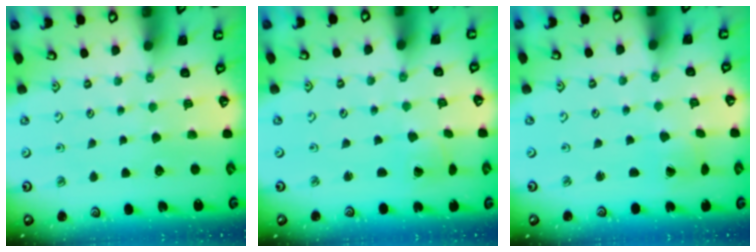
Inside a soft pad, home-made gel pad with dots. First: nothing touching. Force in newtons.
{"total": 1.7, "press": 1.7, "slide": 0.3}
{"total": 0.6, "press": 0.5, "slide": 0.2}